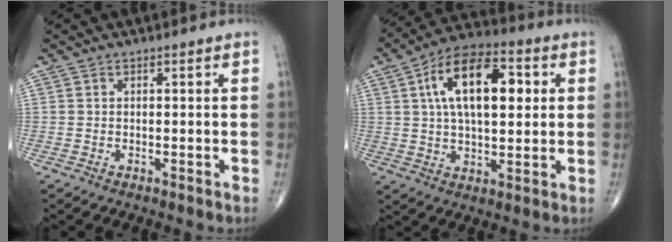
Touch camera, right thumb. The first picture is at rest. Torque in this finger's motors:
{"motor_torque": [0.91, 4.10, 1.73, 0.77, 0.46]}